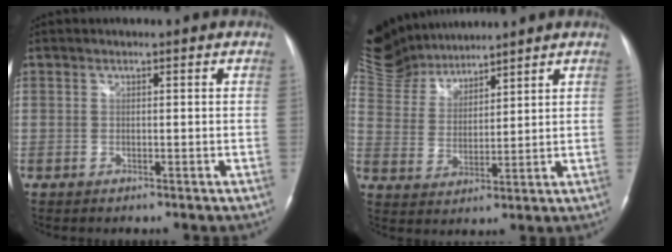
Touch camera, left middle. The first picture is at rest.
{"total": 11.8, "force": [11.3, 2.8, 1.6], "torque": [-0.046, 0.018, 0.234]}